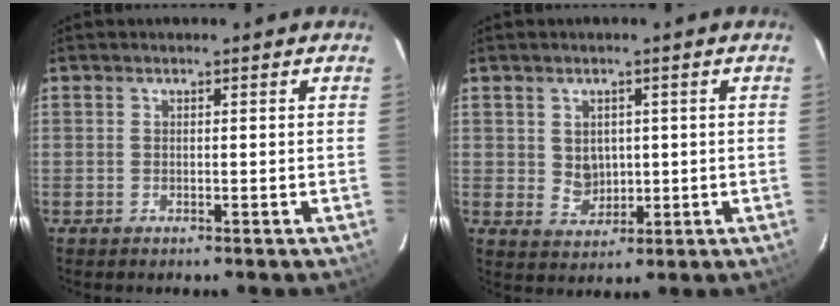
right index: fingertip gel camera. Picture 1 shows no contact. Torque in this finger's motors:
{"motor_torque": [0.36, 0.32, 0.01, 0.00]}